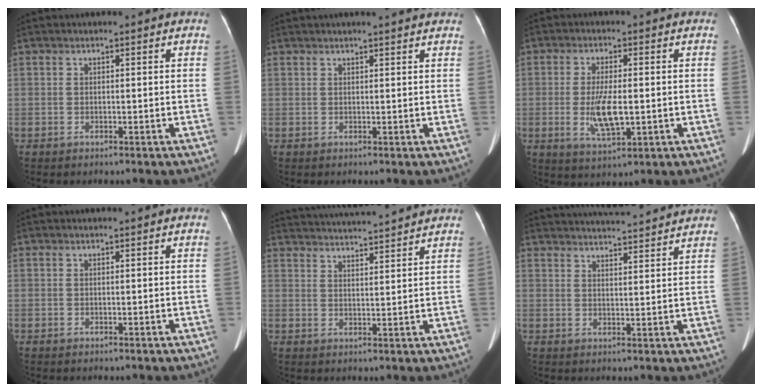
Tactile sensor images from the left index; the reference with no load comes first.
{"total": 5.2, "force": [4.7, 0.1, 2.3], "torque": [-0.032, 0.022, 0.053]}
{"total": 6.6, "force": [-0.9, 1.9, 6.3], "torque": [-0.127, -0.010, -0.012]}
{"total": 0.0}
{"total": 13.5, "force": [12.8, 0.3, 4.1], "torque": [-0.083, 0.023, 0.187]}
{"total": 14.1, "force": [13.3, 1.2, 4.6], "torque": [-0.078, 0.023, 0.181]}